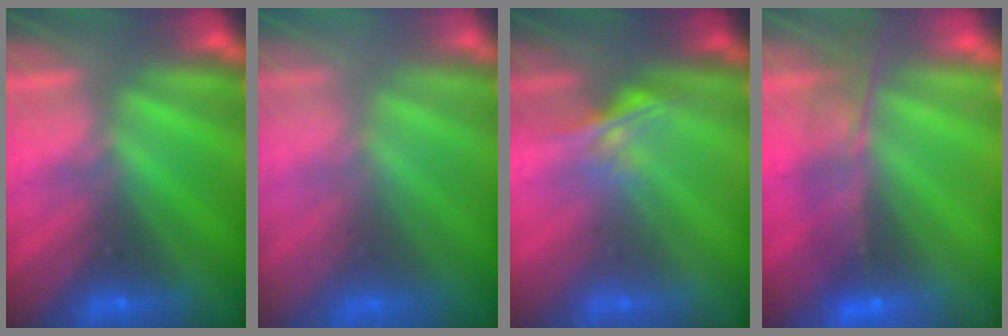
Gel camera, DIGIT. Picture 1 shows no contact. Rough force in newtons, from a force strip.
{"total": 5.6}
{"total": 1.4}
{"total": 10.6}